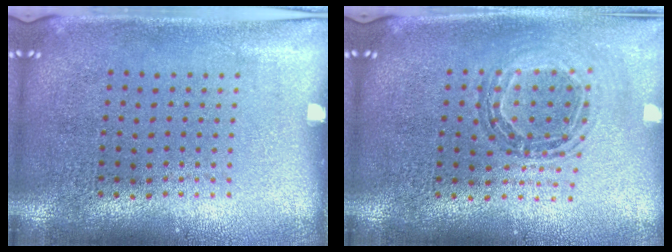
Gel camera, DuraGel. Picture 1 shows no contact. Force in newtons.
{"total": 0.8, "press": 0.8, "slide": 0.1}